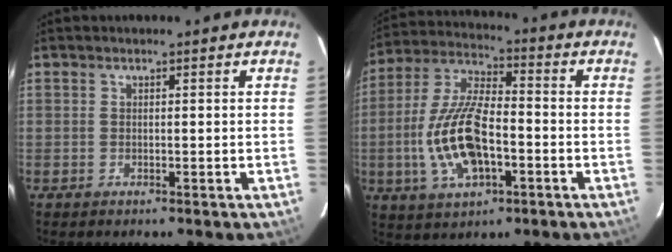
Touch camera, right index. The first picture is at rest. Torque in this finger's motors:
{"motor_torque": [2.01, -0.12, 0.39, 0.21]}